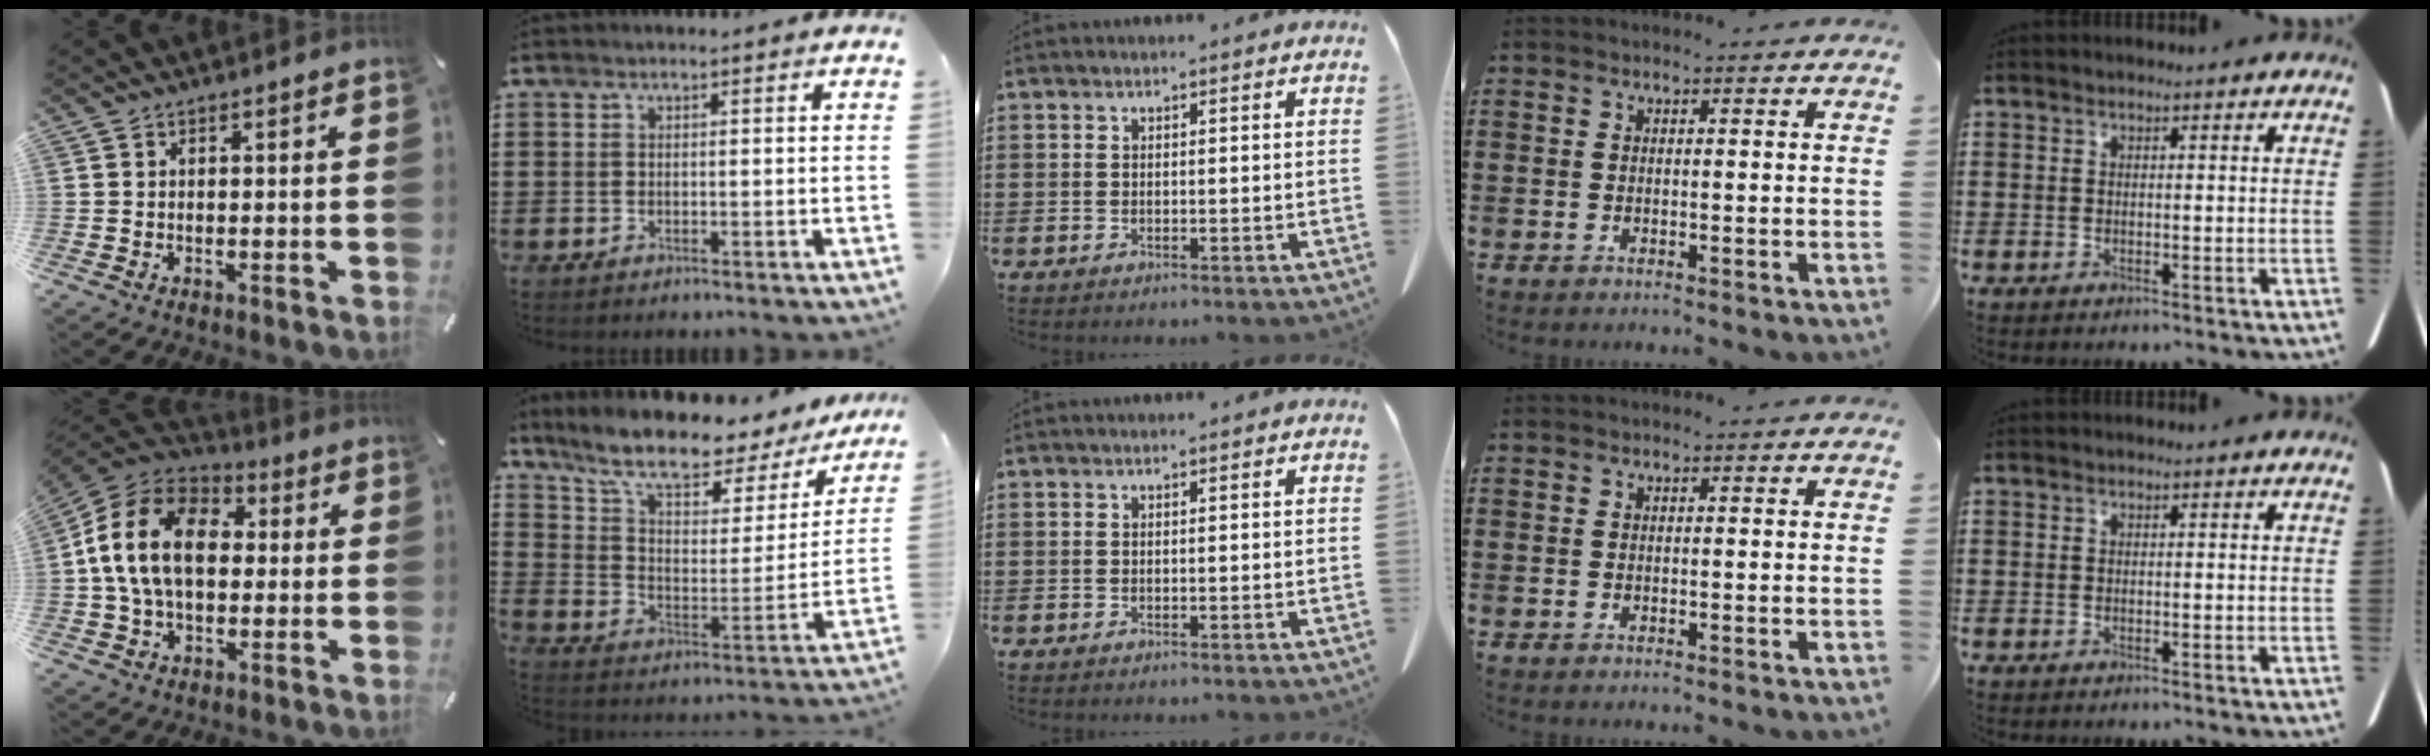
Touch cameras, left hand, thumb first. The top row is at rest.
{"thumb": {"total": 16.5, "force": [1.2, 11.9, 11.4], "torque": [-0.253, 0.019, 0.017]}, "index": {"total": 10.2, "force": [8.3, 2.4, 5.3], "torque": [-0.122, -0.055, 0.137]}}